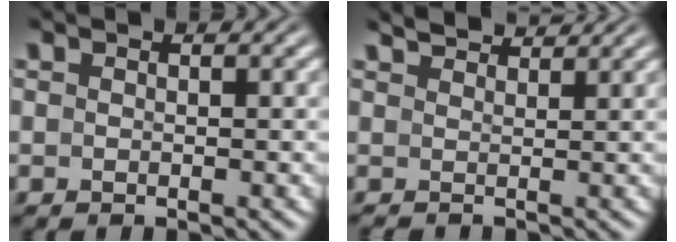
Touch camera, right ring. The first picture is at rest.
{"total": 1.7, "force": [1.7, 0.0, 0.4], "torque": [0.001, -0.007, 0.039]}